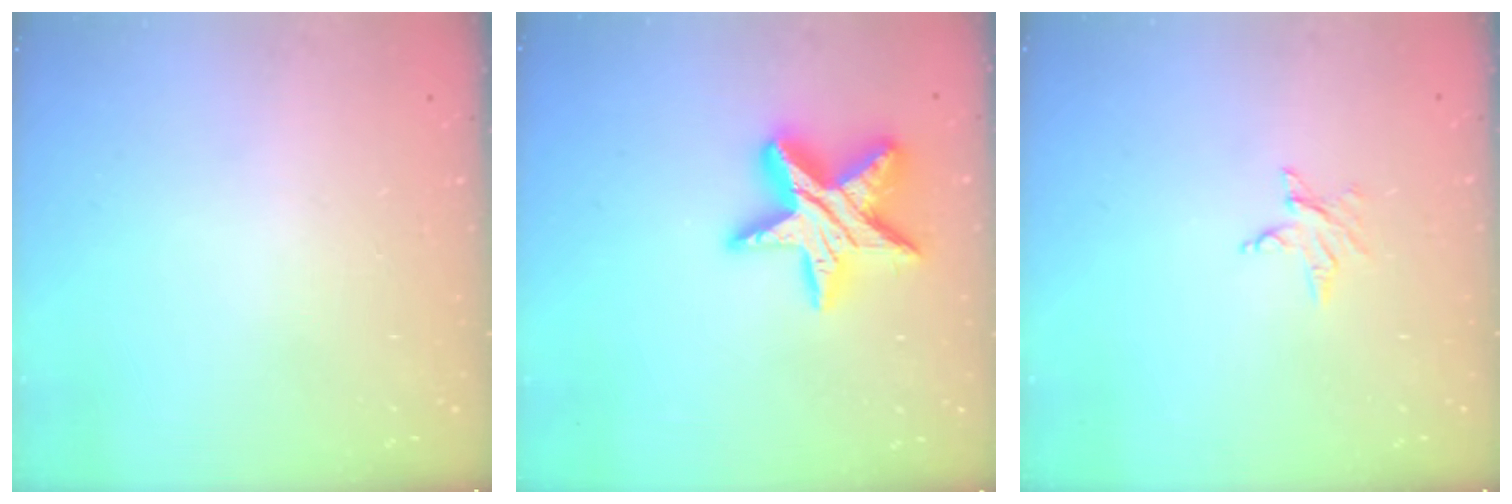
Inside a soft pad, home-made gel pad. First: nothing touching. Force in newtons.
{"total": 16.9, "press": 16.9, "slide": 1.3}
{"total": 2.5, "press": 2.5, "slide": 0.4}